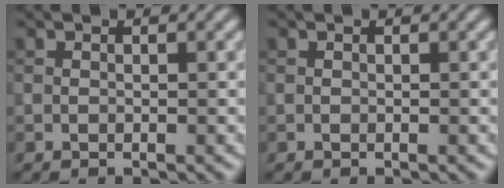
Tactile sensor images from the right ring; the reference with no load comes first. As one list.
[{"total": 0.0}]